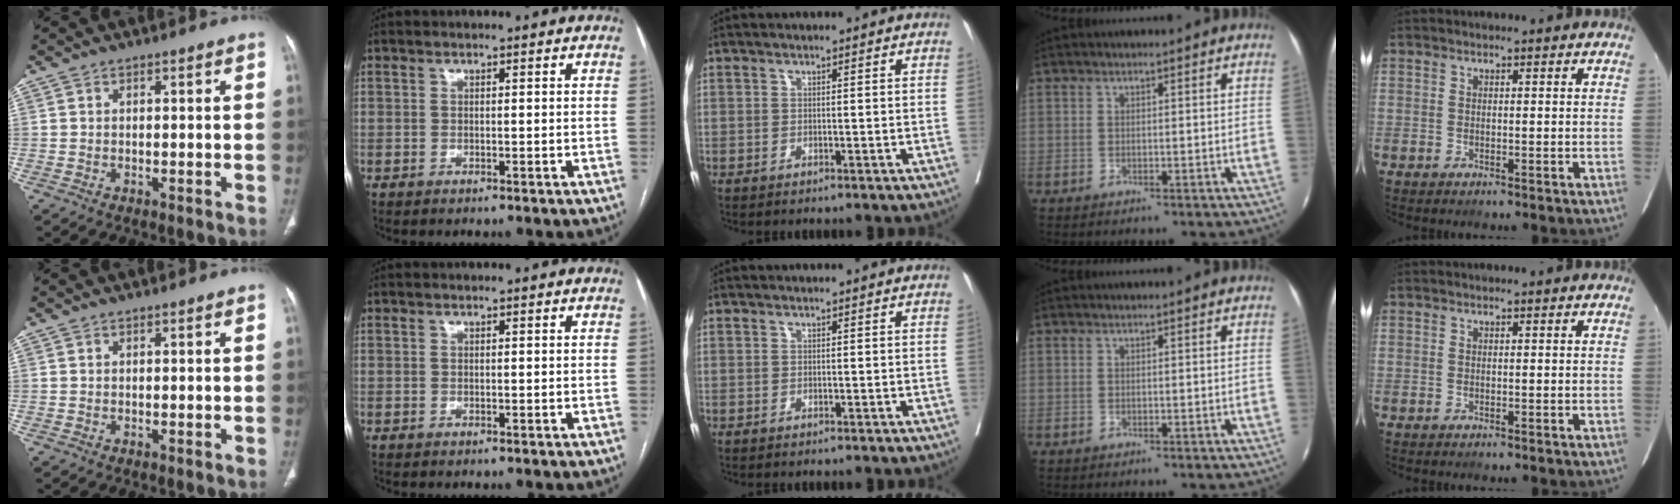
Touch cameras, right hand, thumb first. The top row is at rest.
{}